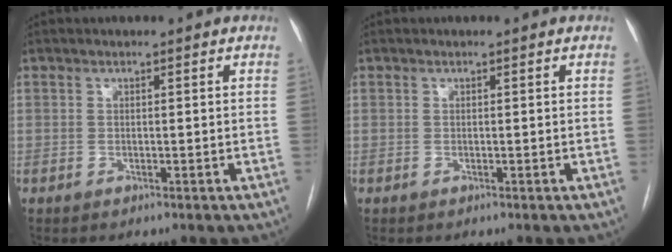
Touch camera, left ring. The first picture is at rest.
{"total": 0.0}